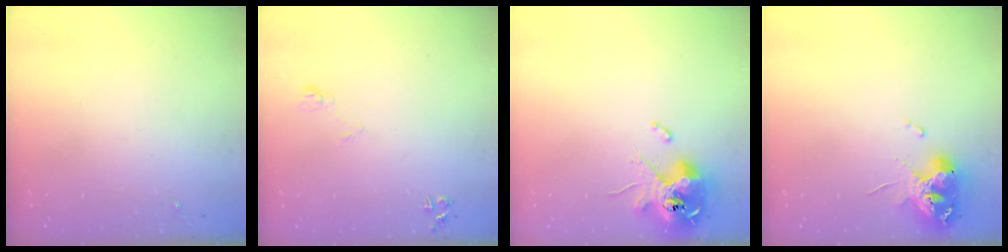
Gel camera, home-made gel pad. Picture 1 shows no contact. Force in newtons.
{"total": 5.2, "press": 5.1, "slide": 1.0}
{"total": 12.0, "press": 11.8, "slide": 1.9}
{"total": 11.1, "press": 11.0, "slide": 1.2}